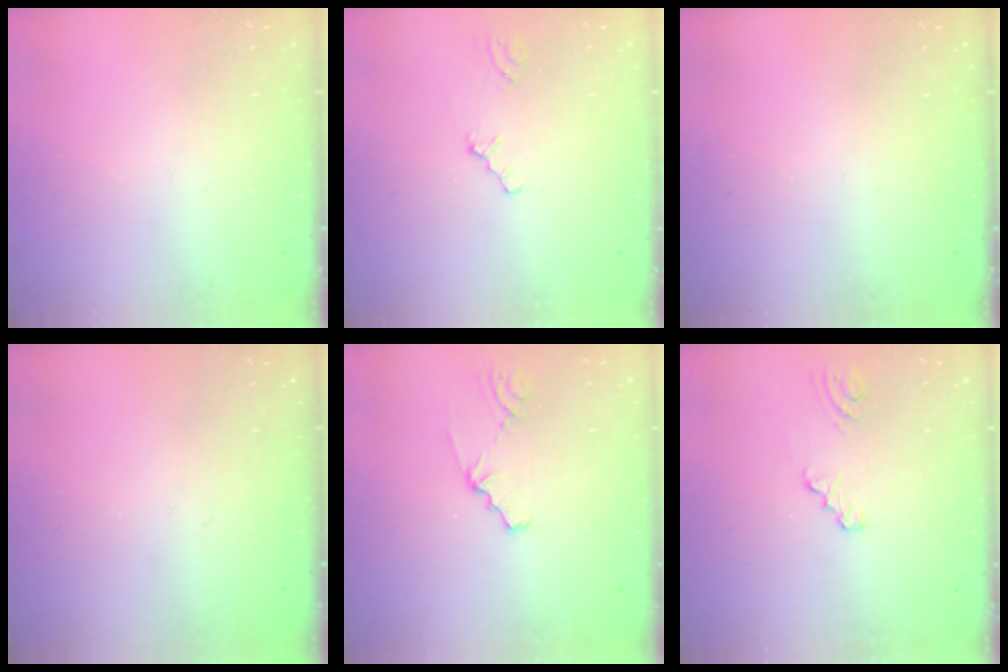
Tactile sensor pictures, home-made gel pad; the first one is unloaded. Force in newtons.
{"total": 0.0}
{"total": 0.0}
{"total": 0.0}
{"total": 1.7, "press": 1.7, "slide": 0.1}
{"total": 2.6, "press": 2.6, "slide": 0.3}